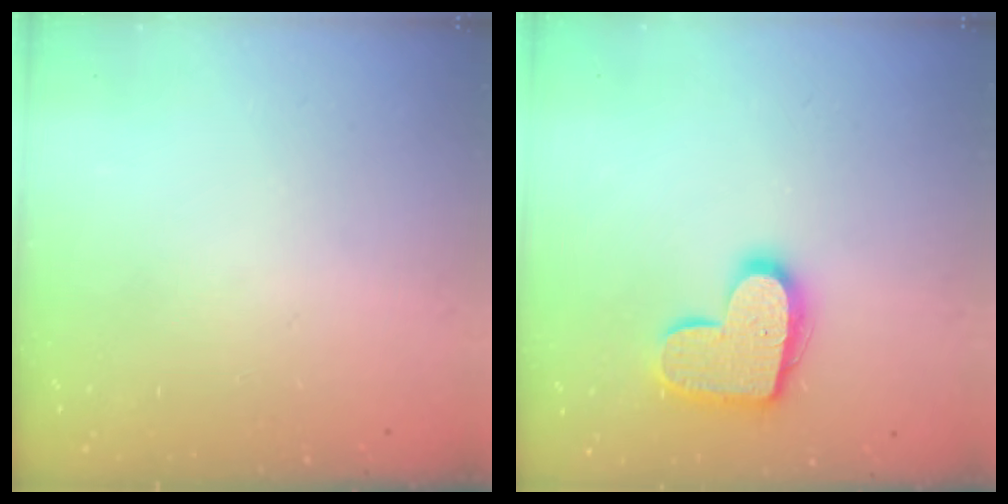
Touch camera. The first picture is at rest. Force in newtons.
{"total": 14.5, "press": 14.5, "slide": 0.7}